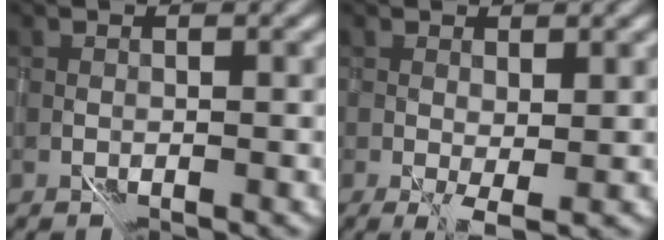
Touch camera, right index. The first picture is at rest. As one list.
[{"total": 1.7, "force": [0.9, 0.0, 1.4], "torque": [-0.030, -0.001, 0.017]}]